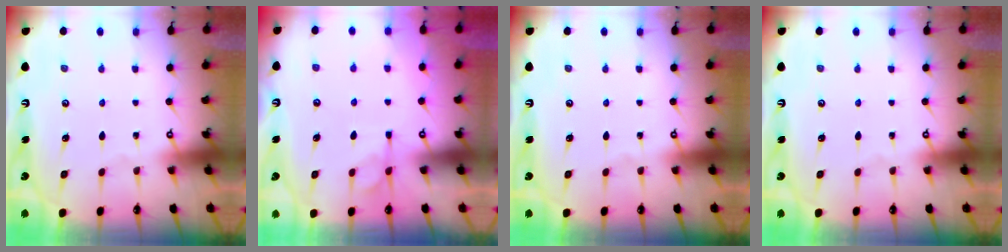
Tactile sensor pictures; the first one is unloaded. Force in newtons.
{"total": 2.9, "press": 2.6, "slide": 1.4}
{"total": 0.0}
{"total": 0.0}